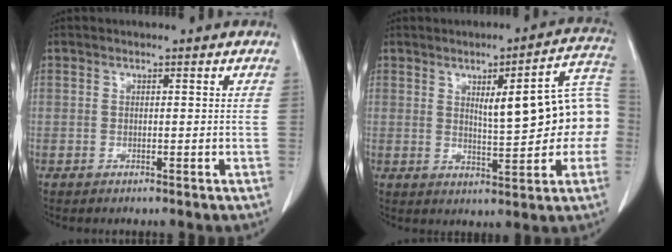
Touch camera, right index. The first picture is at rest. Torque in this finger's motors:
{"motor_torque": [0.77, -0.13, 0.30, 0.07]}